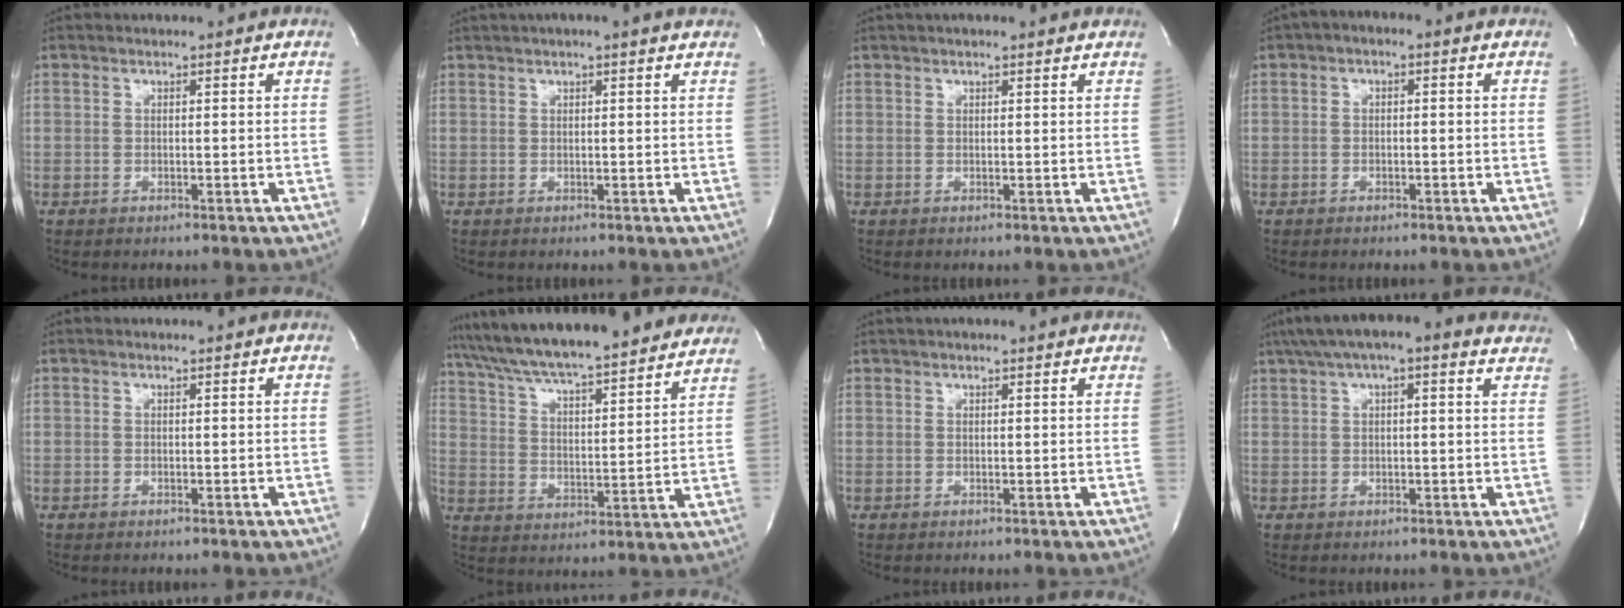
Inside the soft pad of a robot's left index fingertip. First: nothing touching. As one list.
[{"total": 4.2, "force": [3.3, -0.1, 2.6], "torque": [-0.040, 0.027, 0.045]}, {"total": 4.0, "force": [3.6, 0.6, 1.7], "torque": [-0.025, 0.030, 0.042]}, {"total": 1.8, "force": [0.1, 0.9, 1.5], "torque": [-0.021, 0.007, -0.004]}, {"total": 0.0}, {"total": 25.0, "force": [22.2, 3.1, 11.0], "torque": [-0.182, 0.011, 0.315]}, {"total": 2.8, "force": [2.4, 0.4, 1.4], "torque": [-0.021, 0.027, 0.030]}, {"total": 13.5, "force": [9.9, 3.5, 8.6], "torque": [-0.144, 0.057, 0.133]}]